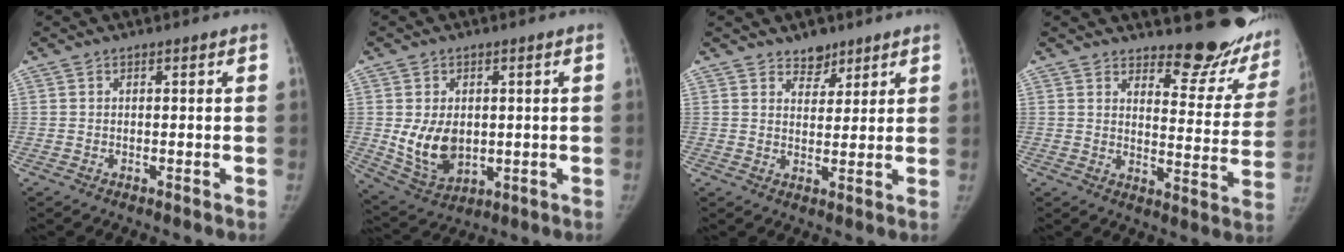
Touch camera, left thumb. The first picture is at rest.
{"total": 9.6, "force": [0.1, 6.8, 6.7], "torque": [-0.098, -0.015, 0.022]}
{"total": 4.0, "force": [3.1, 2.3, 1.0], "torque": [0.012, -0.022, 0.051]}
{"total": 16.1, "force": [14.4, 5.2, 5.1], "torque": [-0.008, -0.136, 0.165]}